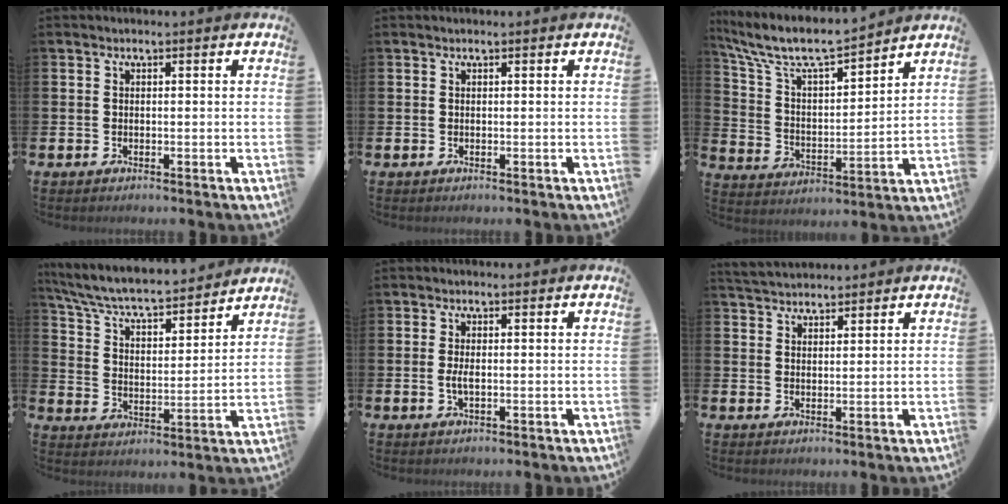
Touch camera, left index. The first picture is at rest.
{"total": 0.0}
{"total": 8.4, "force": [7.8, 1.7, 2.9], "torque": [-0.095, -0.052, 0.134]}
{"total": 7.2, "force": [6.7, 1.2, 2.4], "torque": [-0.079, -0.053, 0.113]}
{"total": 1.8, "force": [-0.2, 0.6, 1.6], "torque": [-0.028, 0.000, -0.004]}
{"total": 3.4, "force": [3.4, 0.7, 0.1], "torque": [-0.009, -0.012, 0.063]}